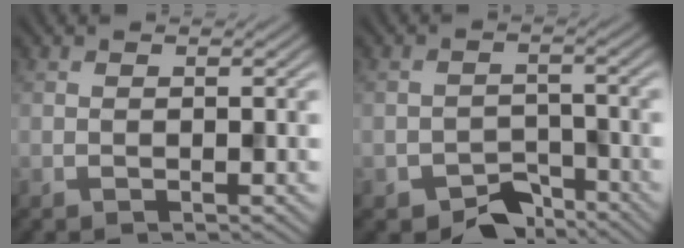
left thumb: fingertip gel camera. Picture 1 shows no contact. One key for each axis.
{"total": 5.1, "fx": -3.8, "fy": 2.8, "fz": 1.9, "tx": -0.024, "ty": -0.008, "tz": -0.067}